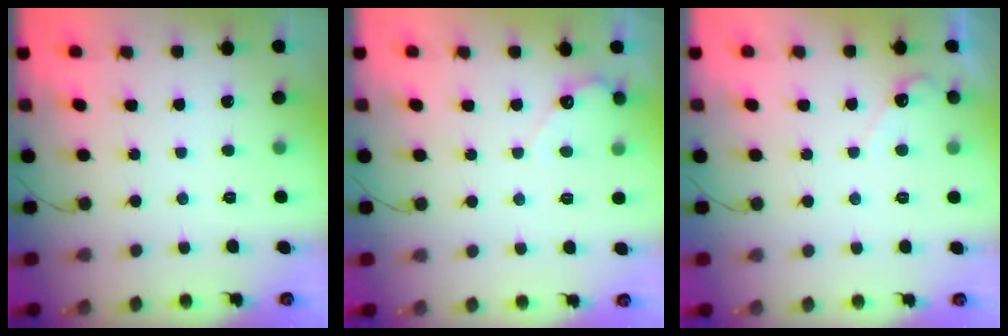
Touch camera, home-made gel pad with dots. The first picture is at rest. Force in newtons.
{"total": 3.1, "press": 3.0, "slide": 0.2}
{"total": 4.1, "press": 4.1, "slide": 0.3}